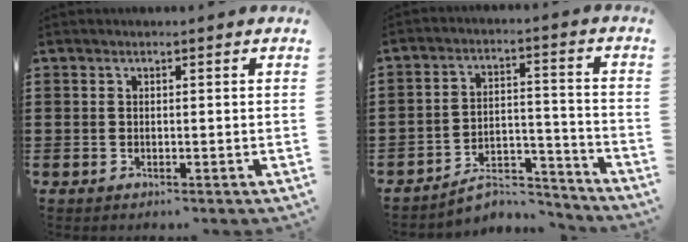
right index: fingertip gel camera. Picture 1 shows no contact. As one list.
[{"total": 6.9, "force": [-6.1, 2.4, 2.3], "torque": [-0.035, 0.019, -0.113]}]